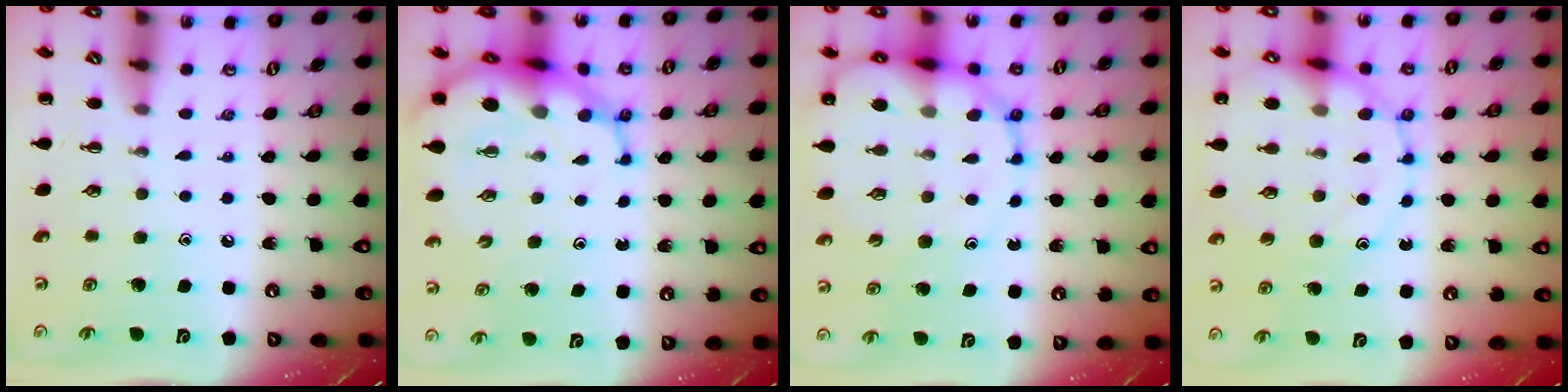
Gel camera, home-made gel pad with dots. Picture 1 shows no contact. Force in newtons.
{"total": 9.7, "press": 9.3, "slide": 2.9}
{"total": 13.6, "press": 13.2, "slide": 3.5}
{"total": 15.7, "press": 15.6, "slide": 1.7}